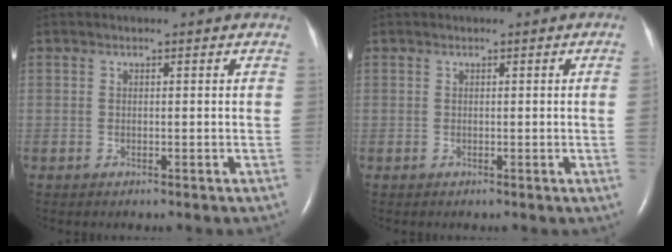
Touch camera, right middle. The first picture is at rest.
{"total": 1.4, "force": [-0.1, -0.6, 1.2], "torque": [-0.013, -0.001, -0.001]}